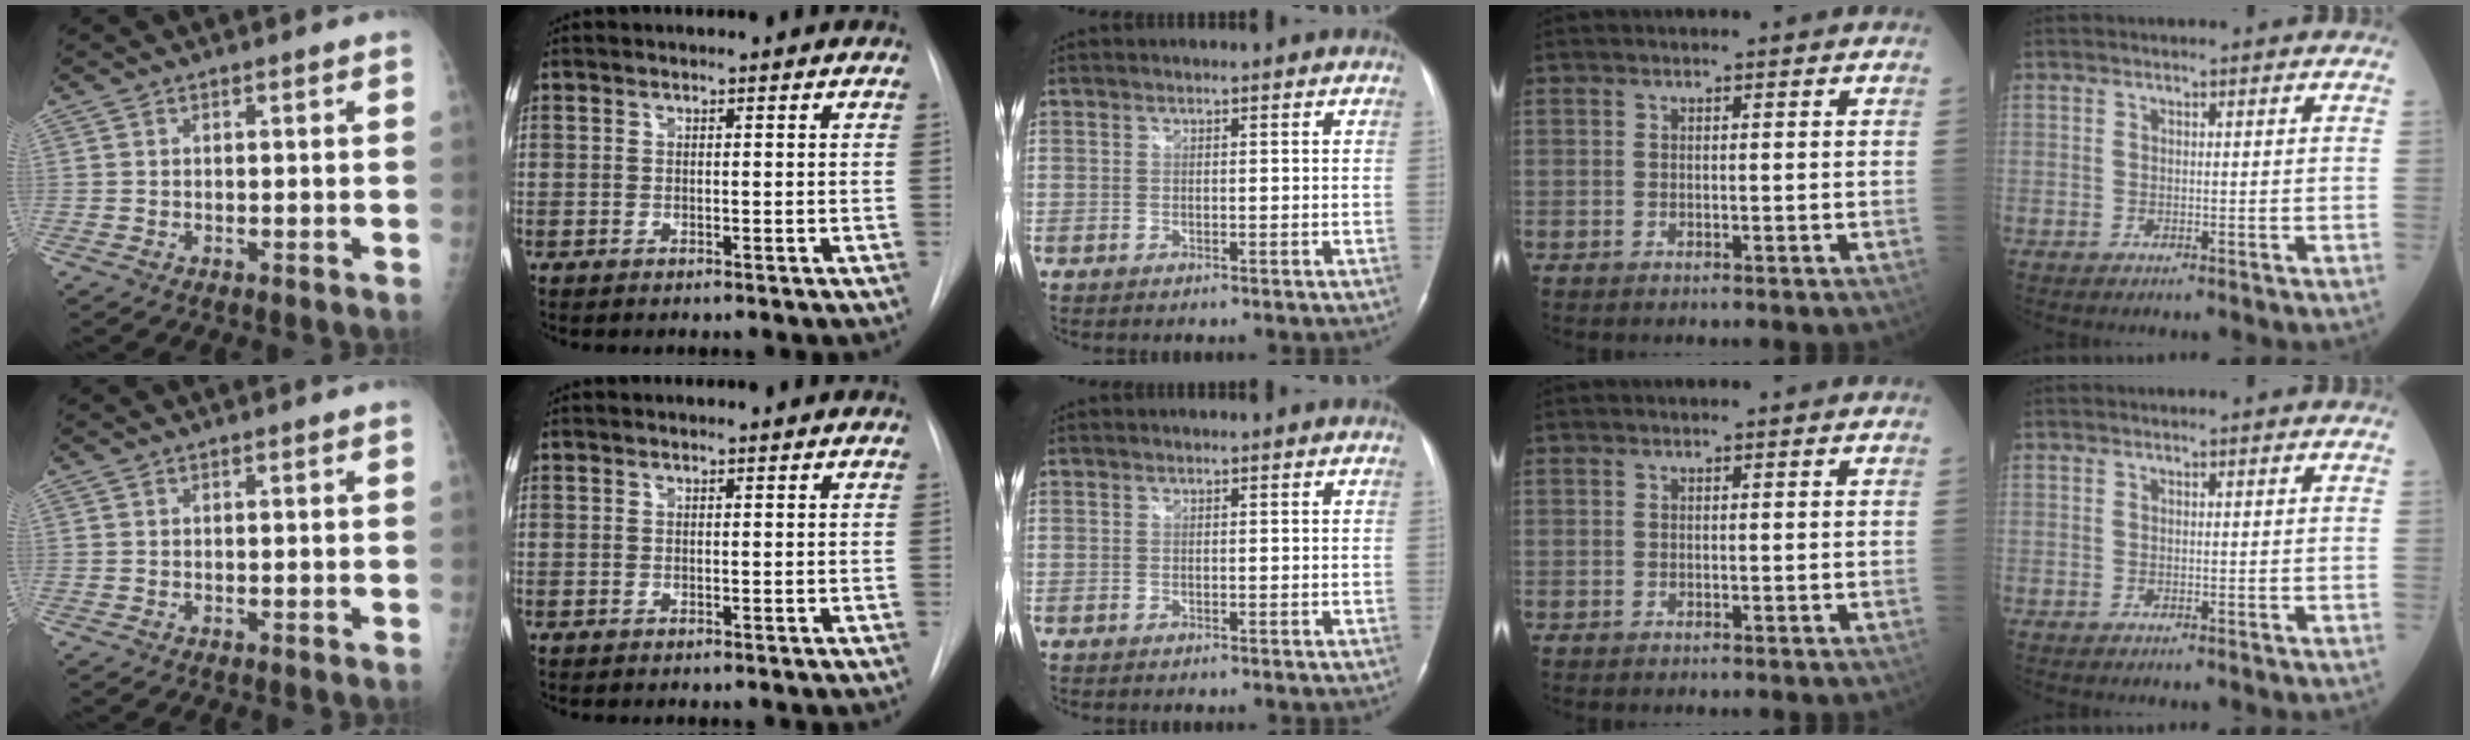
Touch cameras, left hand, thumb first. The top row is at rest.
{}